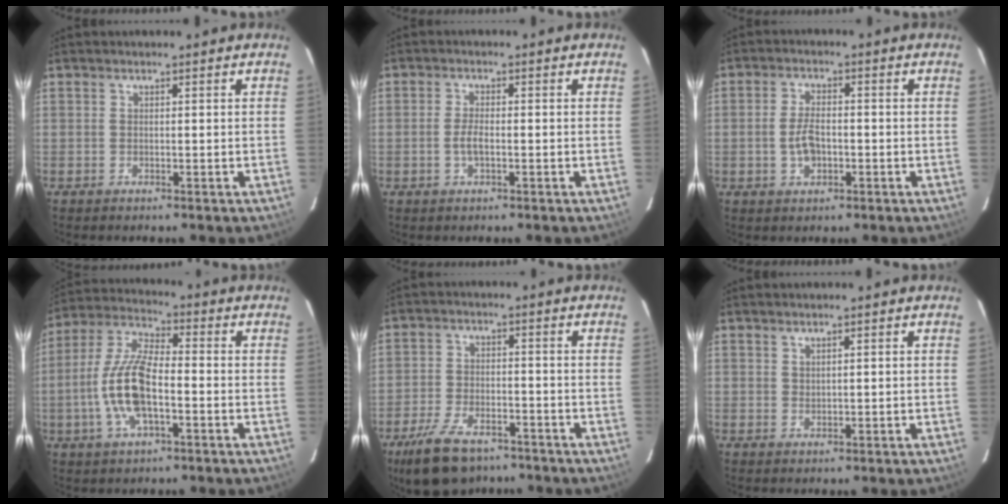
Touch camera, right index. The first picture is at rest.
{"total": 2.5, "force": [-0.7, 0.8, 2.2], "torque": [-0.049, 0.001, -0.015]}
{"total": 4.9, "force": [-1.1, 2.7, 3.9], "torque": [-0.081, 0.003, -0.014]}
{"total": 12.7, "force": [-3.2, 4.6, 11.4], "torque": [-0.244, 0.003, -0.065]}
{"total": 12.1, "force": [-8.6, 5.7, 6.3], "torque": [-0.150, -0.009, -0.150]}
{"total": 1.0, "force": [0.7, 0.4, 0.6], "torque": [-0.009, 0.003, 0.013]}